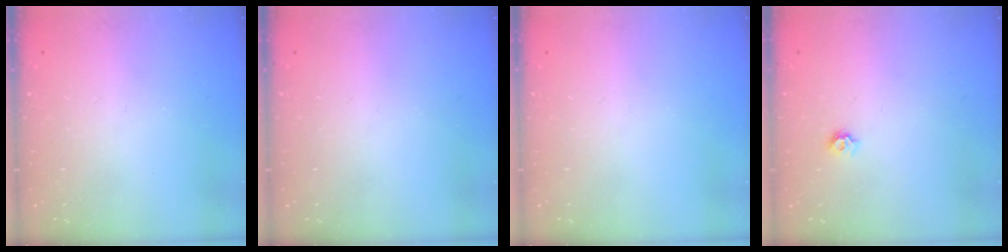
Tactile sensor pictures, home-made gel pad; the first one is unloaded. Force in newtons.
{"total": 0.0}
{"total": 0.0}
{"total": 4.6, "press": 4.6, "slide": 0.6}